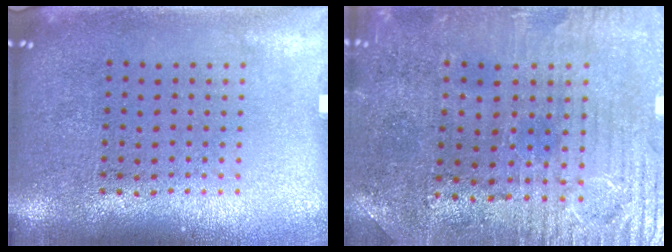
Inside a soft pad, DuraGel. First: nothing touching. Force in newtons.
{"total": 1.5, "press": 1.3, "slide": 0.6}